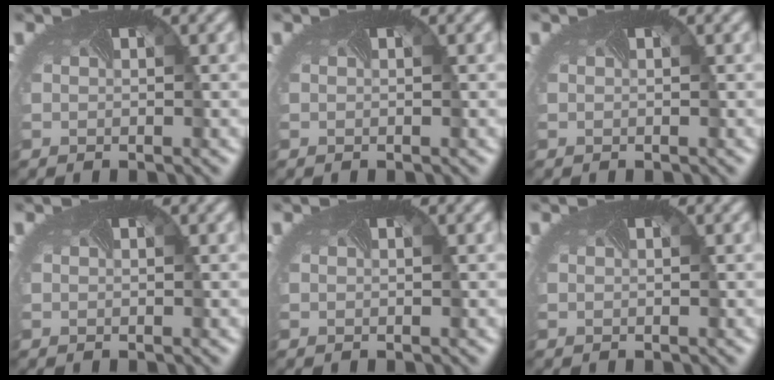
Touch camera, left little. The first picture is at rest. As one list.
[{"total": 0.0}, {"total": 0.0}, {"total": 0.0}, {"total": 0.0}, {"total": 0.0}]